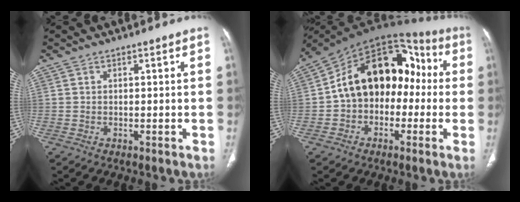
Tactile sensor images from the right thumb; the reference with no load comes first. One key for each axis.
{"total": 18.6, "fx": -0.4, "fy": 13.1, "fz": 13.2, "tx": -0.159, "ty": 0.062, "tz": -0.019}